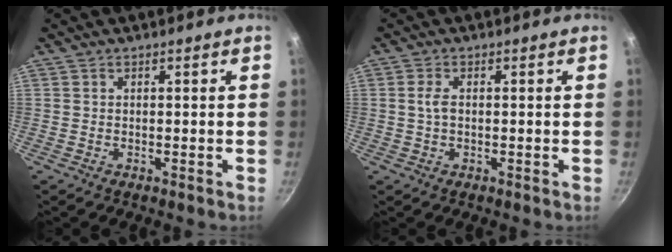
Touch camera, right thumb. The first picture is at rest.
{"total": 2.4, "force": [0.1, 1.4, 2.0], "torque": [-0.043, 0.005, 0.001]}